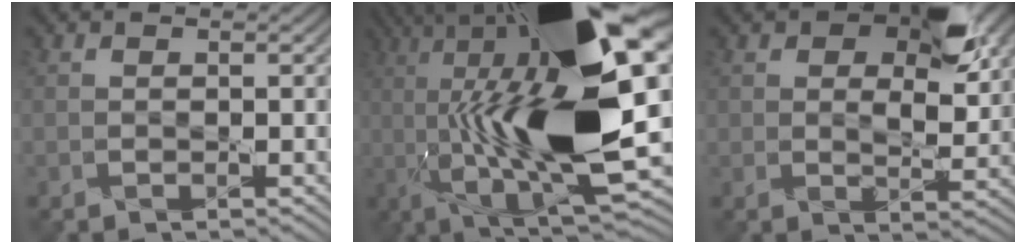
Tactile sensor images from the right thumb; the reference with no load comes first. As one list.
[{"total": 22.2, "force": [2.6, 6.6, 21.0], "torque": [-0.360, 0.028, 0.032]}, {"total": 10.3, "force": [4.7, 5.7, 7.2], "torque": [-0.105, -0.006, 0.074]}]